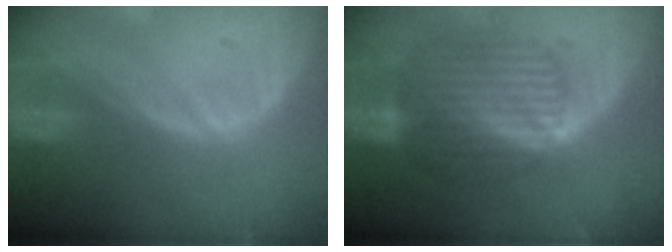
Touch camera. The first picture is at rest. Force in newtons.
{"total": 8.9, "press": 8.9, "slide": 0.5}